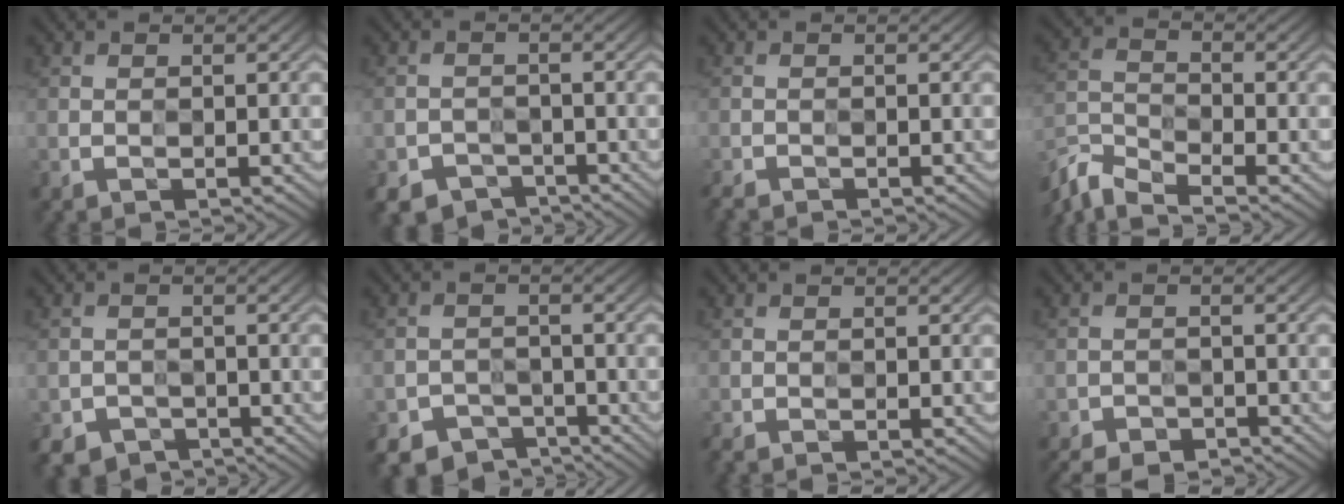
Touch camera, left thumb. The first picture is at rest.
{"total": 2.2, "force": [-1.7, 1.1, -0.9], "torque": [0.014, -0.003, -0.034]}
{"total": 2.0, "force": [-1.6, 0.6, 1.1], "torque": [-0.023, -0.006, -0.029]}
{"total": 7.6, "force": [-6.7, 2.3, 2.8], "torque": [-0.070, -0.015, -0.141]}
{"total": 2.1, "force": [-1.5, 1.3, -0.6], "torque": [0.009, -0.006, -0.031]}
{"total": 2.7, "force": [-2.2, 1.0, -1.3], "torque": [0.025, 0.002, -0.046]}
{"total": 1.1, "force": [-0.8, 0.2, 0.7], "torque": [-0.019, -0.003, -0.016]}
{"total": 4.6, "force": [-4.0, 1.5, 1.5], "torque": [-0.032, -0.015, -0.067]}